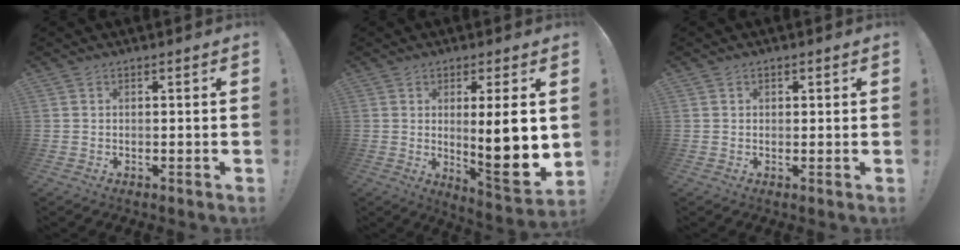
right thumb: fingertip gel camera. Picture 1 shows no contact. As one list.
[{"total": 13.8, "force": [1.4, 2.2, 13.6], "torque": [-0.189, -0.024, 0.021]}, {"total": 0.8, "force": [0.4, 0.6, 0.2], "torque": [0.003, -0.002, 0.006]}]